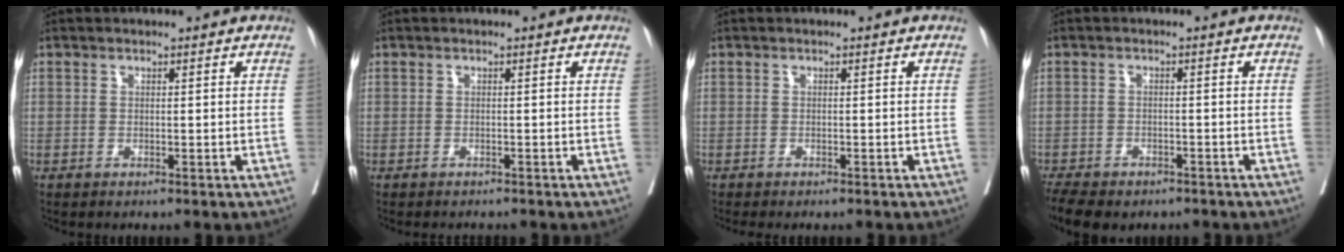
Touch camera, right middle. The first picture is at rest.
{"total": 2.2, "force": [-2.1, 0.6, 0.5], "torque": [-0.005, -0.003, -0.027]}
{"total": 2.9, "force": [-2.5, 0.8, 1.1], "torque": [-0.010, -0.005, -0.033]}
{"total": 10.0, "force": [-7.8, 4.4, 4.5], "torque": [-0.086, -0.001, -0.109]}